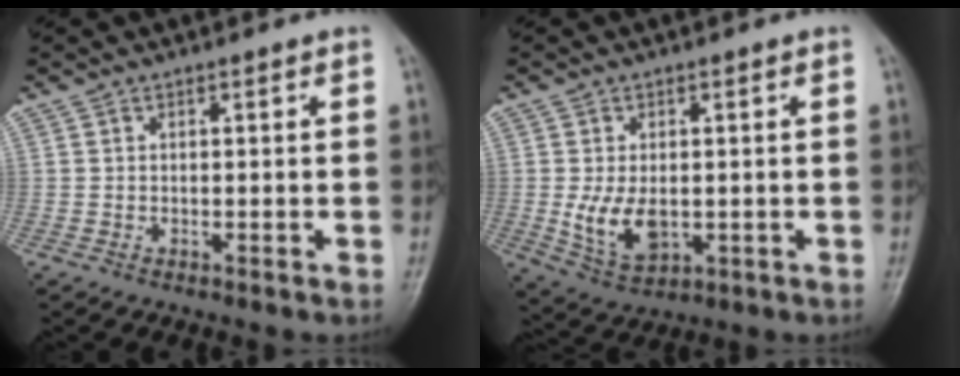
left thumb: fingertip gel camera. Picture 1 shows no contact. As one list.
[{"total": 7.7, "force": [-0.6, 4.8, 6.0], "torque": [-0.102, -0.016, 0.002]}]